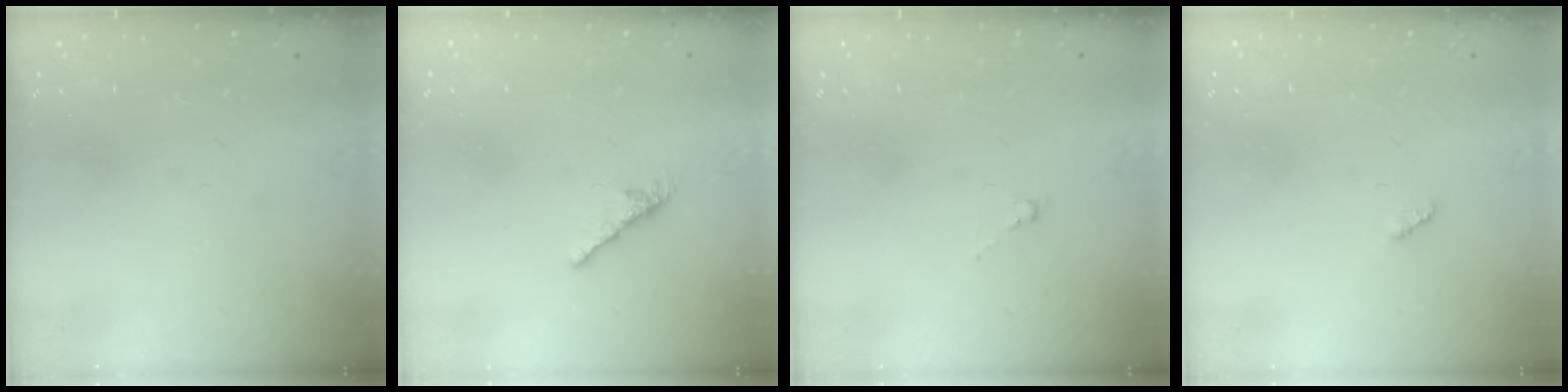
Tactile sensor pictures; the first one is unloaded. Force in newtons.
{"total": 0.0}
{"total": 0.6, "press": 0.4, "slide": 0.4}
{"total": 2.8, "press": 2.8, "slide": 0.4}